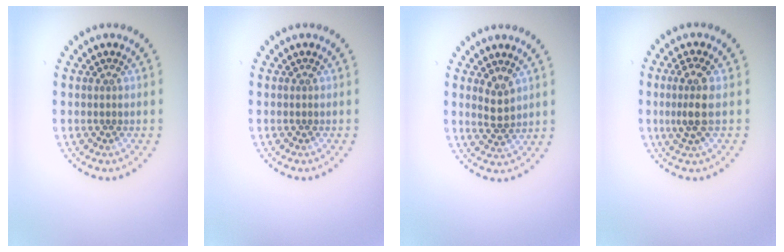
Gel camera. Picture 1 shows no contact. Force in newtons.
{"total": 0.0}
{"total": 2.1, "press": 1.9, "slide": 0.8}
{"total": 2.6, "press": 2.4, "slide": 1.2}